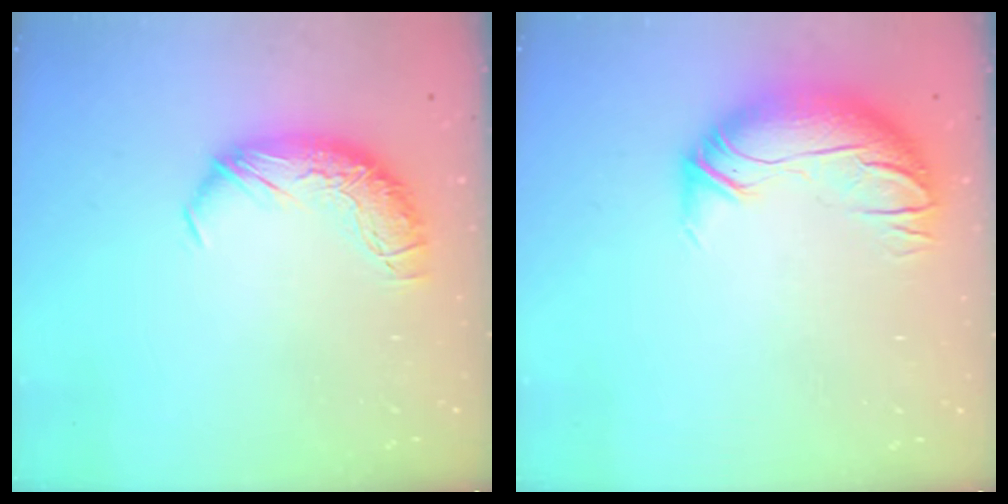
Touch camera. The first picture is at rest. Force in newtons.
{"total": 3.0, "press": 0.4, "slide": 2.9}